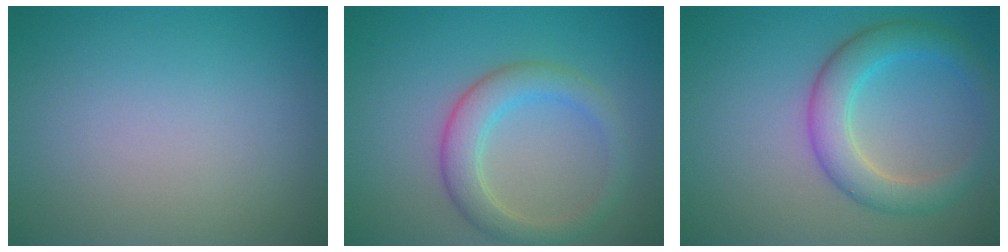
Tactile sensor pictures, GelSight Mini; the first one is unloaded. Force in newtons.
{"total": 3.8, "press": 3.8, "slide": 0.2}
{"total": 4.5, "press": 4.5, "slide": 0.1}